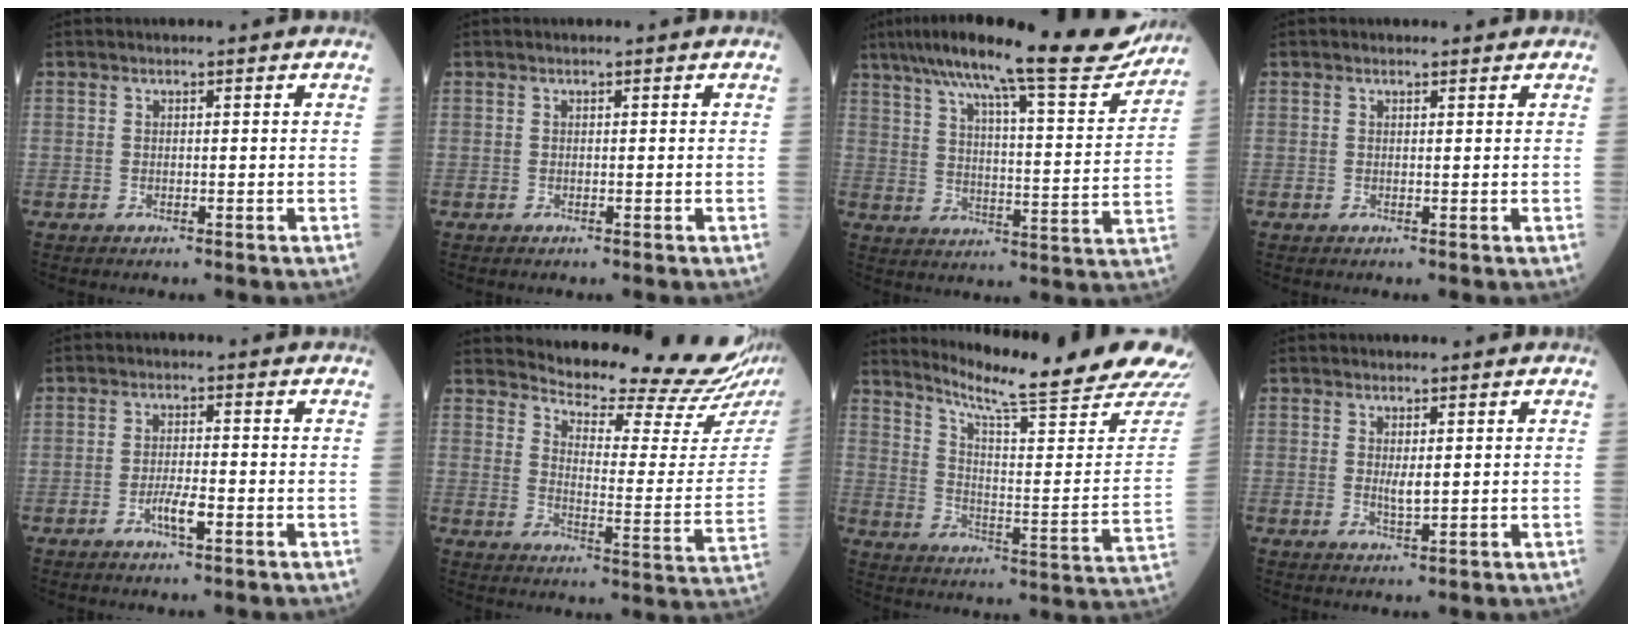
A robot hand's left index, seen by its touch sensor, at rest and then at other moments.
{"total": 0.0}
{"total": 22.6, "force": [19.1, 1.8, 11.9], "torque": [-0.189, -0.011, 0.264]}
{"total": 0.7, "force": [0.7, 0.2, 0.0], "torque": [-0.010, 0.000, 0.008]}
{"total": 3.2, "force": [-1.5, 0.5, 2.8], "torque": [-0.055, 0.000, -0.028]}
{"total": 19.6, "force": [18.3, 0.1, 7.0], "torque": [-0.110, -0.107, 0.227]}
{"total": 24.5, "force": [22.4, -0.7, 9.9], "torque": [-0.159, -0.109, 0.293]}
{"total": 1.9, "force": [0.5, 0.5, 1.7], "torque": [-0.036, -0.005, 0.011]}